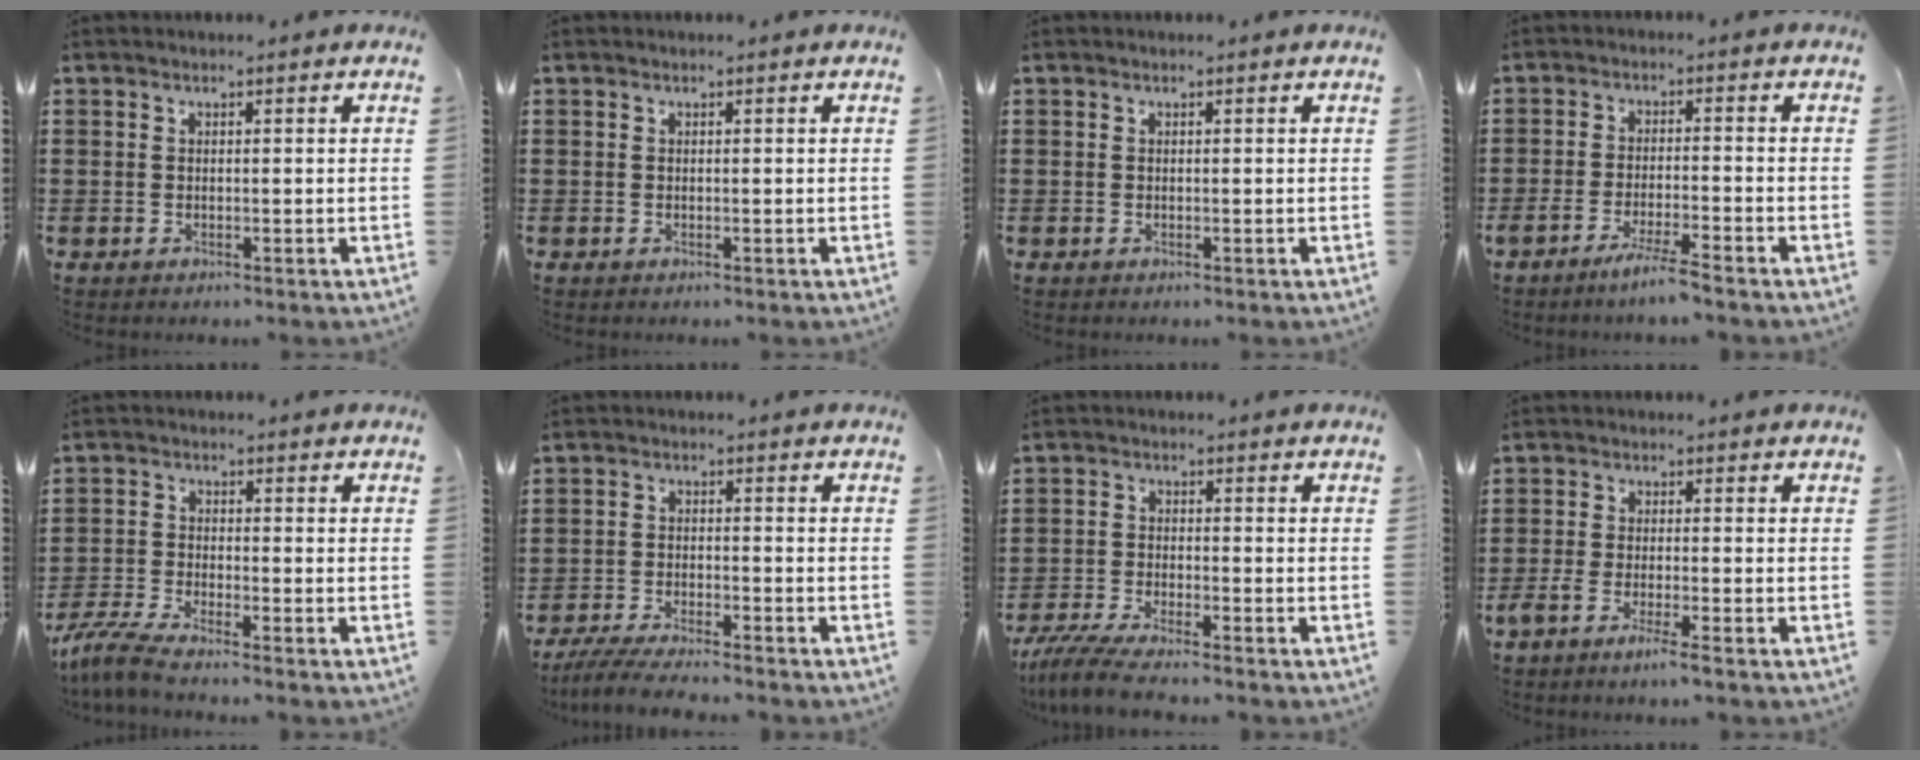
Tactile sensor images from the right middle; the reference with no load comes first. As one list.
[{"total": 0.0}, {"total": 0.0}, {"total": 4.2, "force": [-3.3, -0.3, 2.6], "torque": [-0.045, -0.011, -0.060]}, {"total": 4.1, "force": [-3.7, 0.1, 1.8], "torque": [-0.060, -0.016, -0.079]}, {"total": 4.6, "force": [-4.3, 0.2, 1.6], "torque": [-0.039, -0.012, -0.085]}, {"total": 4.9, "force": [-4.5, 0.2, 1.8], "torque": [-0.058, -0.019, -0.093]}, {"total": 3.1, "force": [-2.0, 0.0, 2.4], "torque": [-0.052, -0.007, -0.040]}]